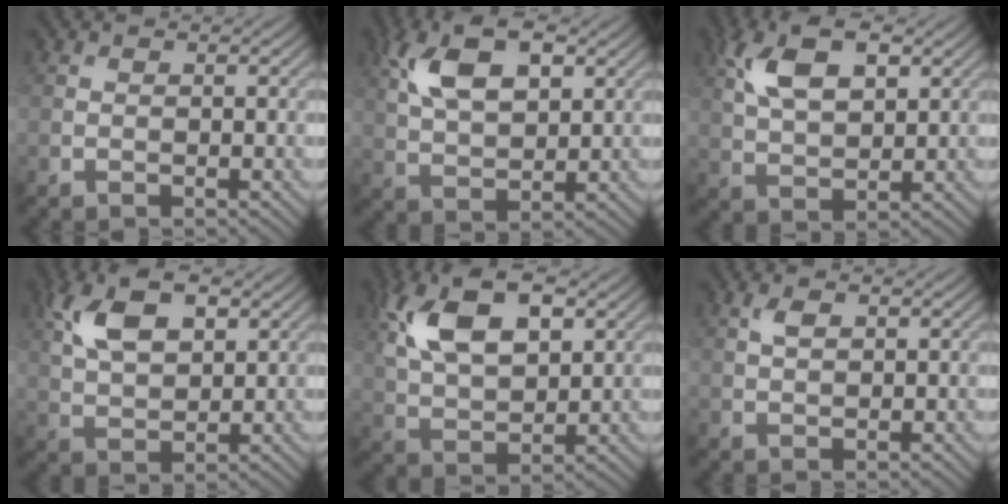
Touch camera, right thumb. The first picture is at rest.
{"total": 9.9, "force": [4.0, 4.9, 7.6], "torque": [-0.160, 0.014, 0.077]}
{"total": 8.9, "force": [3.7, 4.3, 6.8], "torque": [-0.145, 0.012, 0.071]}
{"total": 8.9, "force": [3.9, 4.5, 6.6], "torque": [-0.146, 0.012, 0.074]}
{"total": 12.2, "force": [4.9, 6.3, 9.3], "torque": [-0.205, 0.017, 0.092]}
{"total": 2.1, "force": [1.0, 0.9, 1.6], "torque": [-0.036, 0.003, 0.020]}